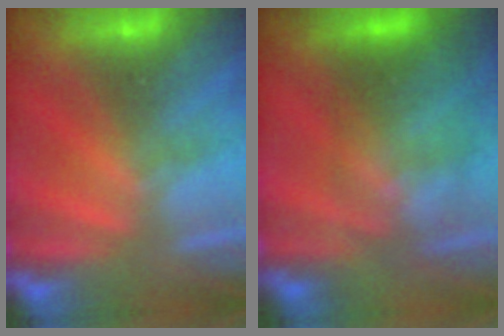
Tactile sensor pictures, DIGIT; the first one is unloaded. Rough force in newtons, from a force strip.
{"total": 2.8}